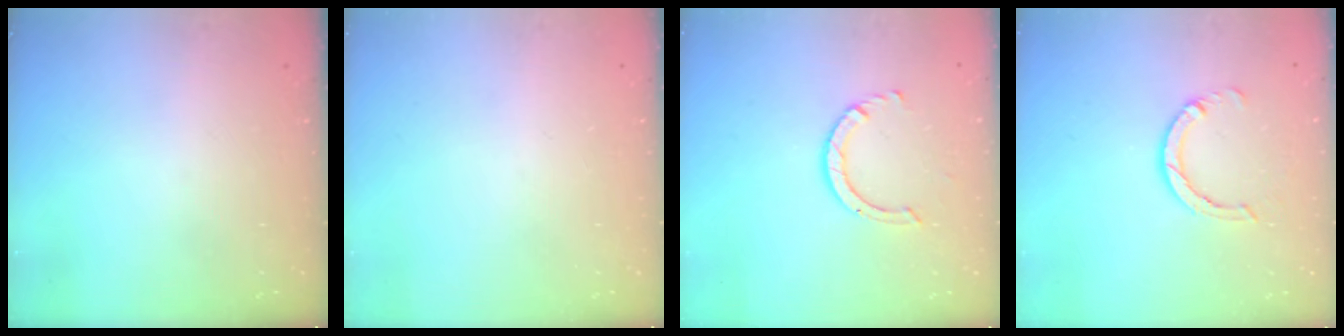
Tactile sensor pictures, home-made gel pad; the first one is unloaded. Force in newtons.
{"total": 0.0}
{"total": 3.9, "press": 3.9, "slide": 0.3}
{"total": 5.2, "press": 5.2, "slide": 0.4}